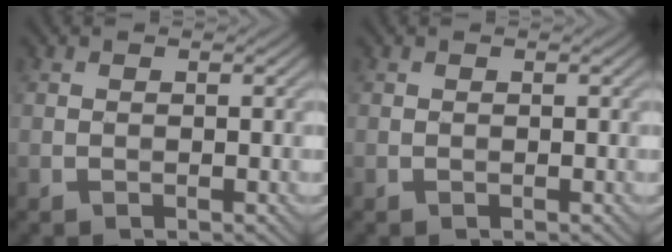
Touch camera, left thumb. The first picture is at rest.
{"total": 0.0}